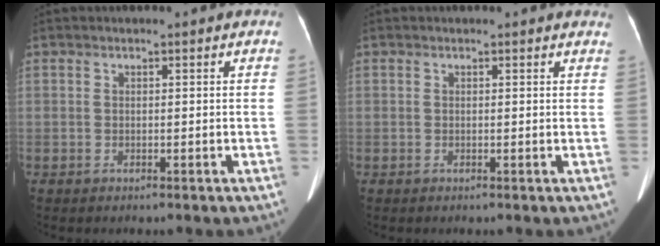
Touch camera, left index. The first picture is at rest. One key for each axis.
{"total": 1.4, "fx": 1.4, "fy": 0.2, "fz": 0.2, "tx": -0.009, "ty": -0.003, "tz": -0.001}